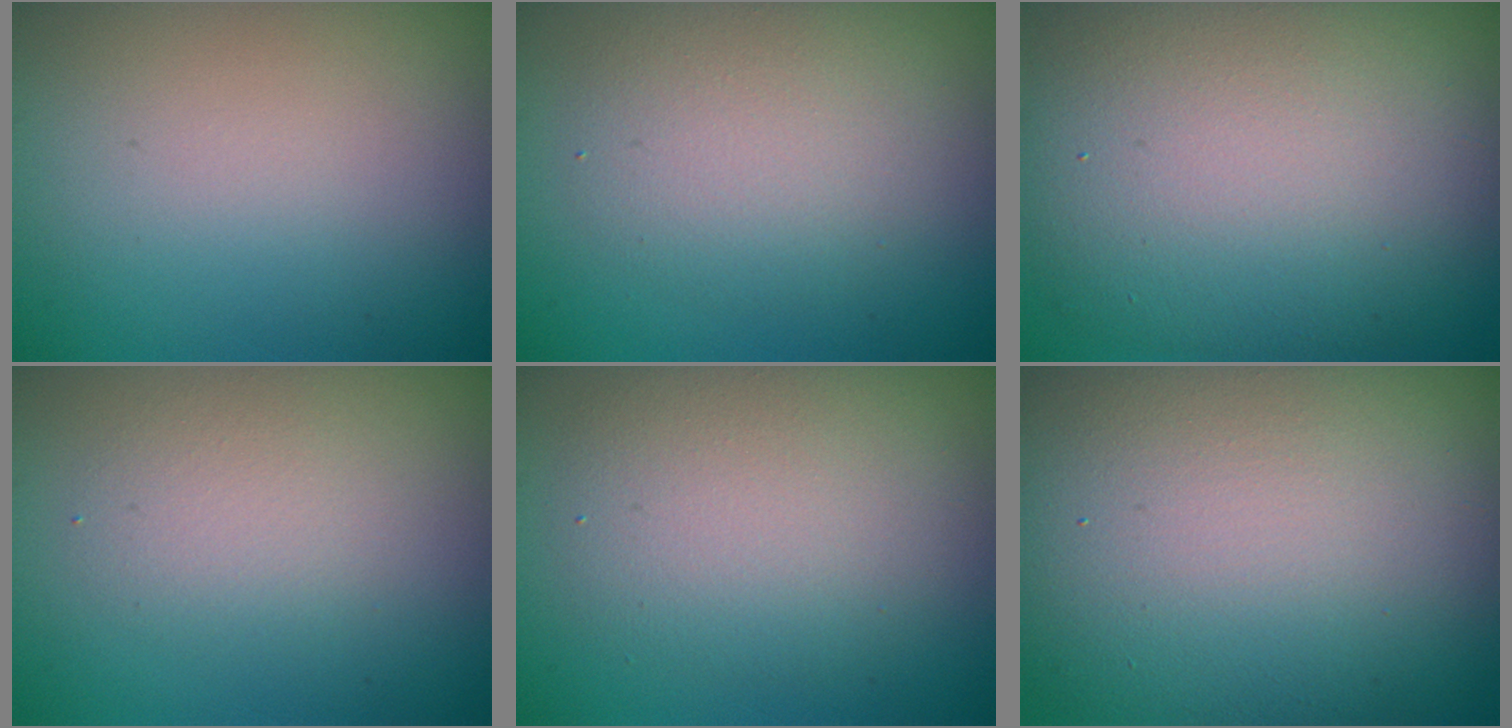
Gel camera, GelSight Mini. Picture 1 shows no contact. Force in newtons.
{"total": 3.9, "press": 3.9, "slide": 0.2}
{"total": 12.2, "press": 12.2, "slide": 0.6}
{"total": 2.4, "press": 2.4, "slide": 0.2}
{"total": 4.9, "press": 4.9, "slide": 0.2}
{"total": 16.5, "press": 16.4, "slide": 1.1}